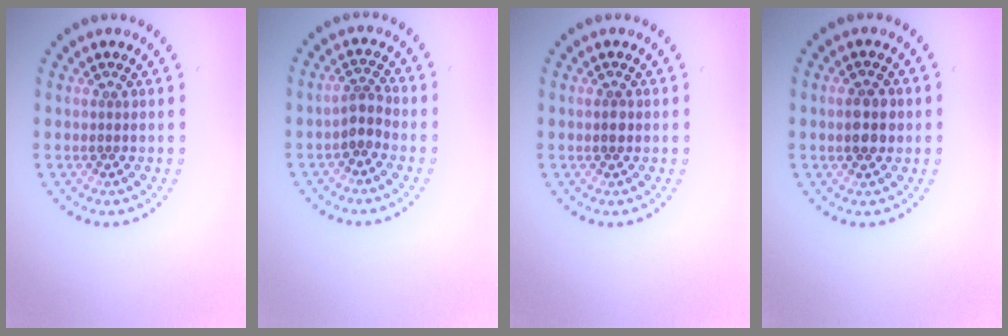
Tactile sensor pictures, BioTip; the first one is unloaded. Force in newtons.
{"total": 1.8, "press": 1.5, "slide": 1.0}
{"total": 1.1, "press": 1.1, "slide": 0.1}
{"total": 2.9, "press": 2.9, "slide": 0.1}